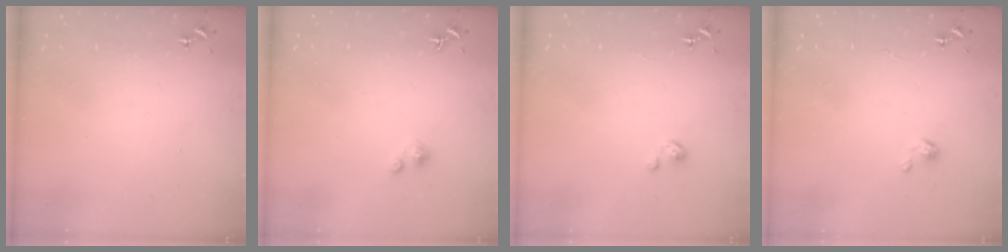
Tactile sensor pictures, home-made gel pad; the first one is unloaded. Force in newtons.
{"total": 3.0, "press": 3.0, "slide": 0.3}
{"total": 1.9, "press": 1.9, "slide": 0.2}
{"total": 2.7, "press": 2.7, "slide": 0.2}